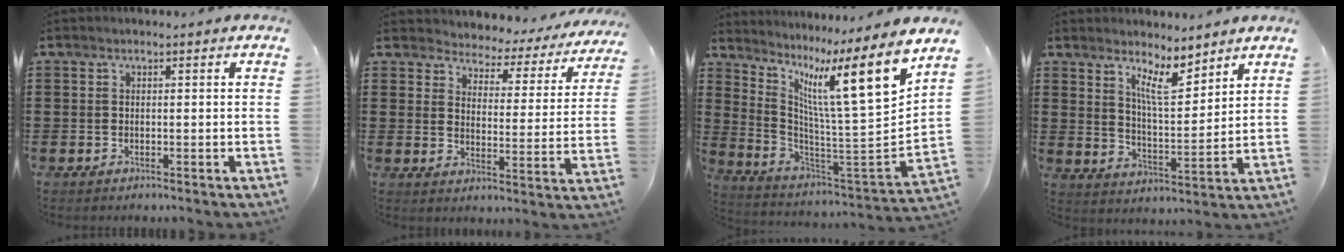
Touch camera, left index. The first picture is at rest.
{"total": 3.0, "force": [2.8, 0.8, -0.2], "torque": [-0.020, -0.025, 0.041]}
{"total": 13.9, "force": [8.1, 1.6, 11.1], "torque": [-0.203, -0.076, 0.117]}
{"total": 7.3, "force": [5.9, 1.7, 4.0], "torque": [-0.077, -0.025, 0.102]}